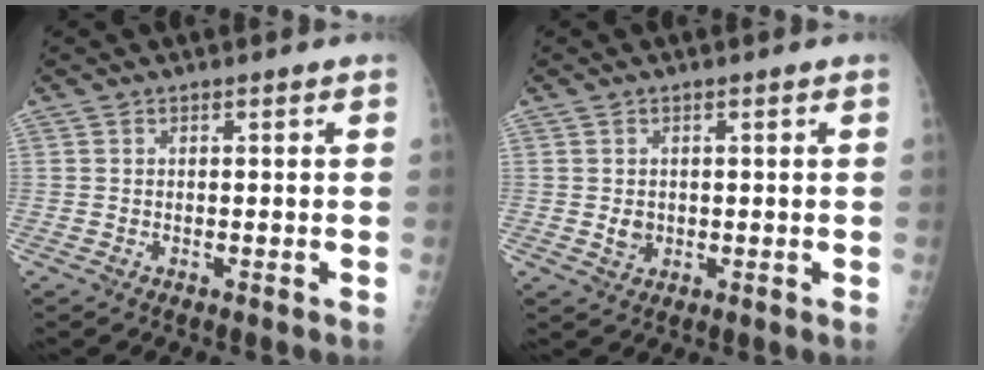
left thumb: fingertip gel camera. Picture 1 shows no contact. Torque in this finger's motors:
{"motor_torque": [0.38, 0.41, 0.24, -0.20, -0.03]}